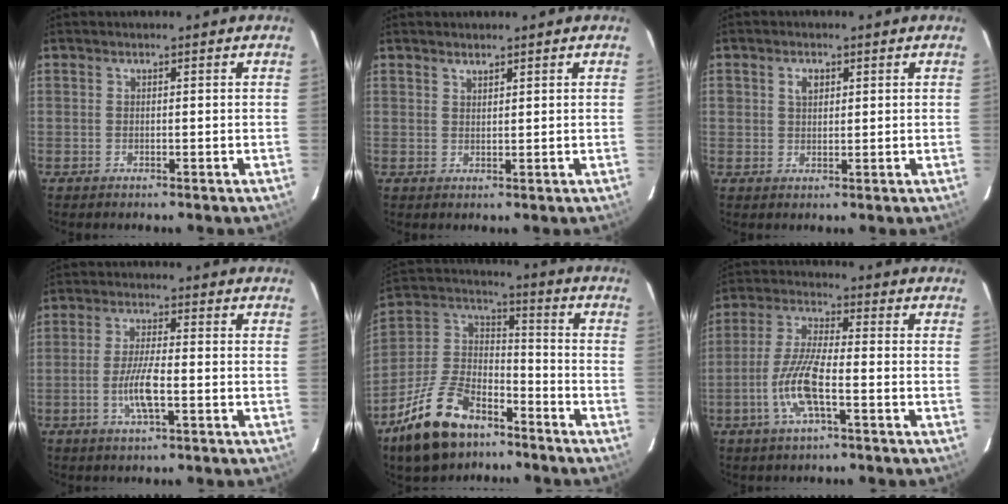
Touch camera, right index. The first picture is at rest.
{"total": 1.3, "force": [1.2, 0.4, 0.4], "torque": [-0.005, 0.000, 0.022]}
{"total": 2.6, "force": [1.0, 2.0, 1.4], "torque": [-0.022, 0.007, 0.018]}
{"total": 6.6, "force": [-2.2, 1.3, 6.1], "torque": [-0.124, -0.003, -0.043]}
{"total": 19.3, "force": [-12.1, 10.1, 11.1], "torque": [-0.236, 0.014, -0.210]}
{"total": 9.9, "force": [-3.8, 2.1, 8.9], "torque": [-0.191, -0.002, -0.075]}